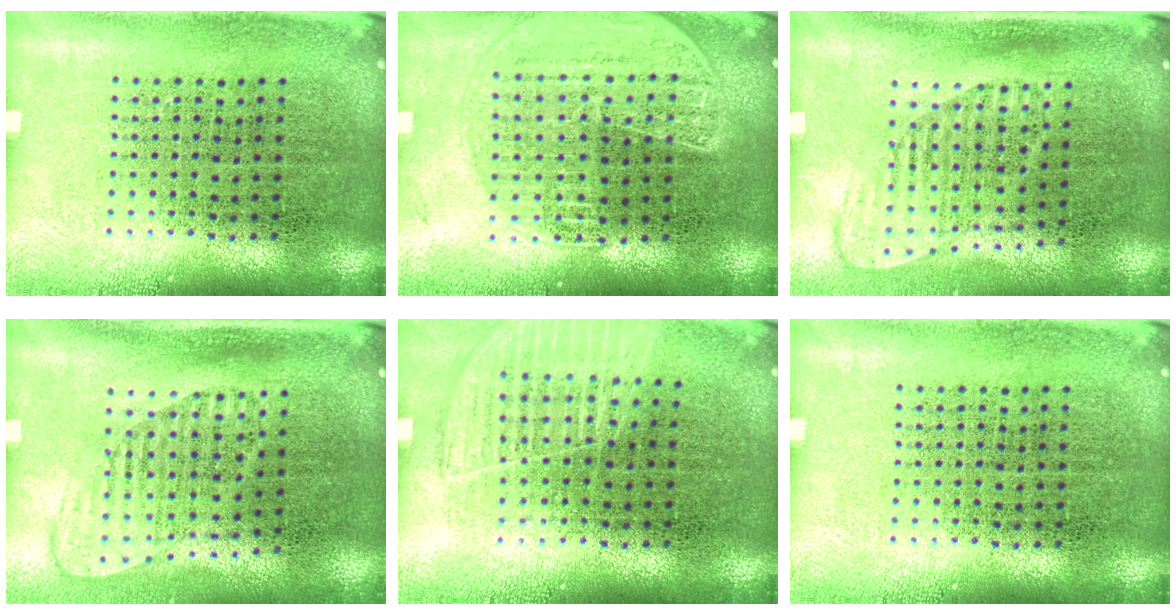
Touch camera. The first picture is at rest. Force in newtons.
{"total": 1.7, "press": 1.6, "slide": 0.6}
{"total": 1.4, "press": 1.2, "slide": 0.8}
{"total": 1.4, "press": 1.2, "slide": 0.8}
{"total": 1.2, "press": 1.2, "slide": 0.2}
{"total": 0.0}